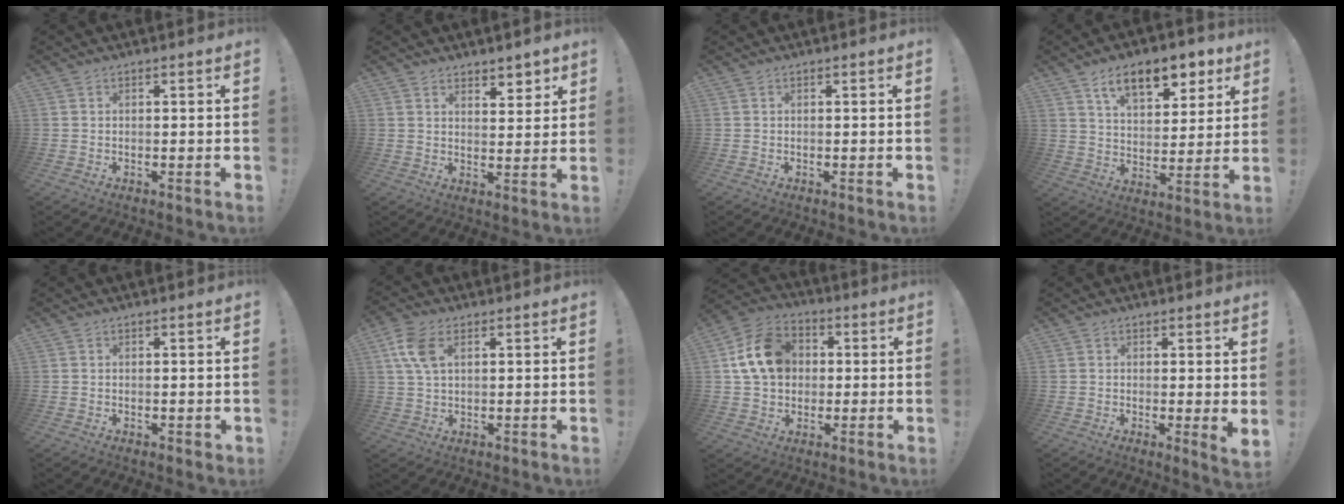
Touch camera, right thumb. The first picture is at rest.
{"total": 4.6, "force": [3.9, 2.0, 1.2], "torque": [0.002, -0.035, 0.070]}
{"total": 0.0}
{"total": 13.9, "force": [8.3, 6.9, 8.7], "torque": [-0.130, -0.040, 0.144]}
{"total": 0.9, "force": [0.4, 0.6, 0.5], "torque": [-0.011, 0.002, 0.007]}
{"total": 8.2, "force": [3.0, 4.7, 6.0], "torque": [-0.128, -0.003, 0.057]}
{"total": 15.9, "force": [3.0, 12.6, 9.1], "torque": [-0.148, 0.008, 0.068]}
{"total": 3.0, "force": [1.2, 0.7, 2.7], "torque": [-0.033, -0.011, 0.022]}